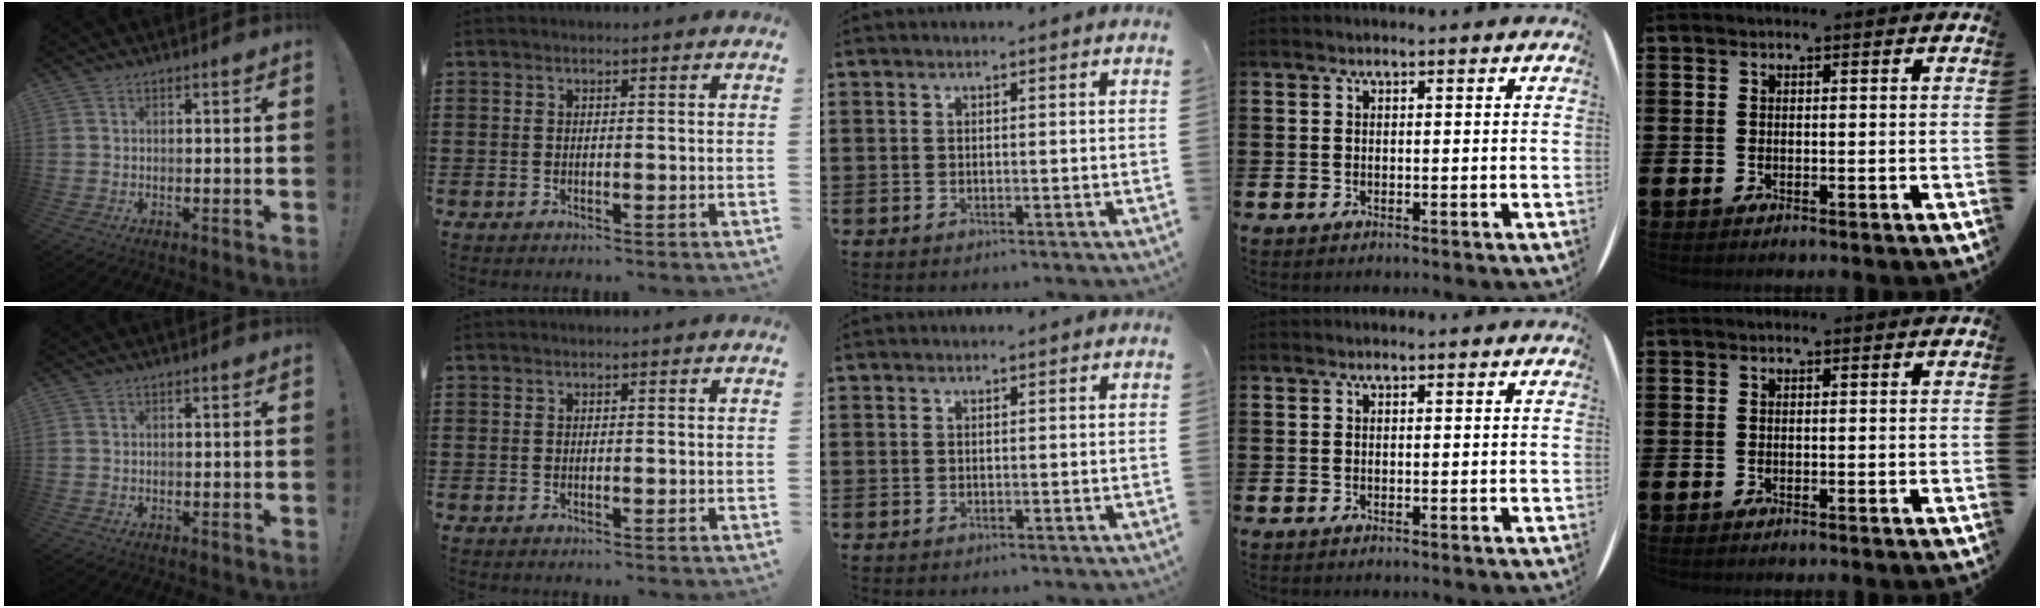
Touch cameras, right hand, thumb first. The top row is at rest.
{}